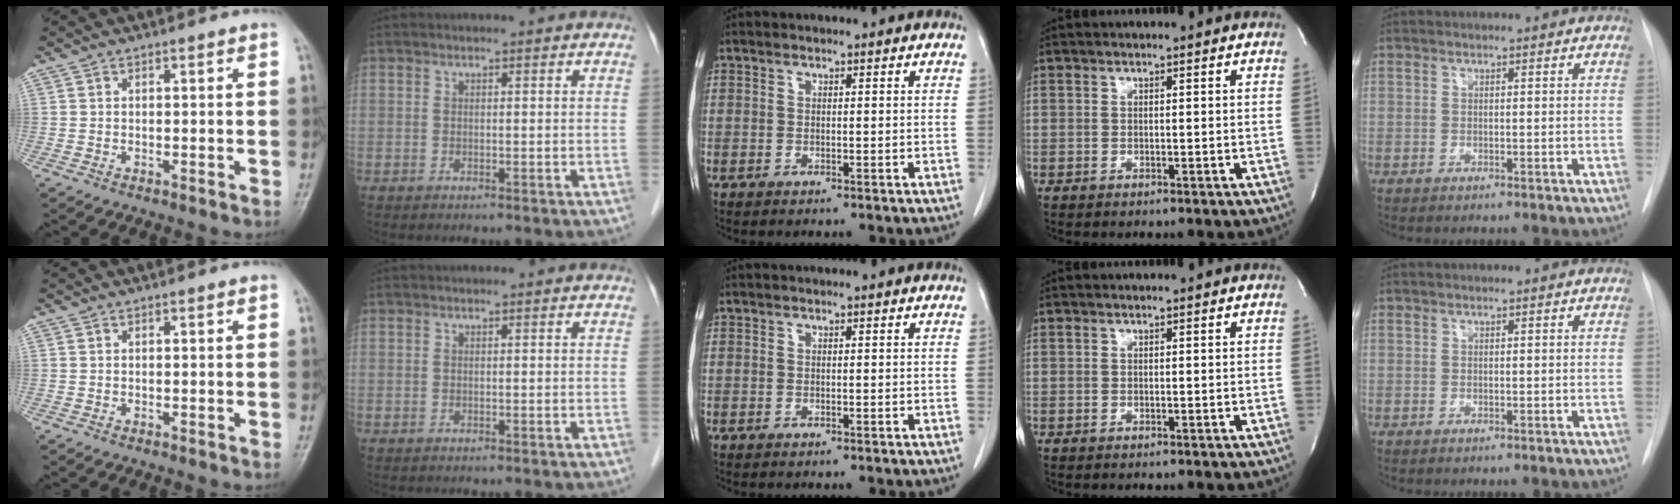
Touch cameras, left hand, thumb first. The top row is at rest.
{}